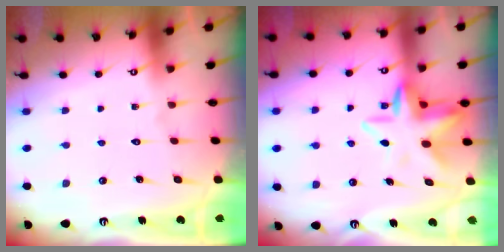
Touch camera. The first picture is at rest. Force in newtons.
{"total": 8.8, "press": 8.4, "slide": 2.5}